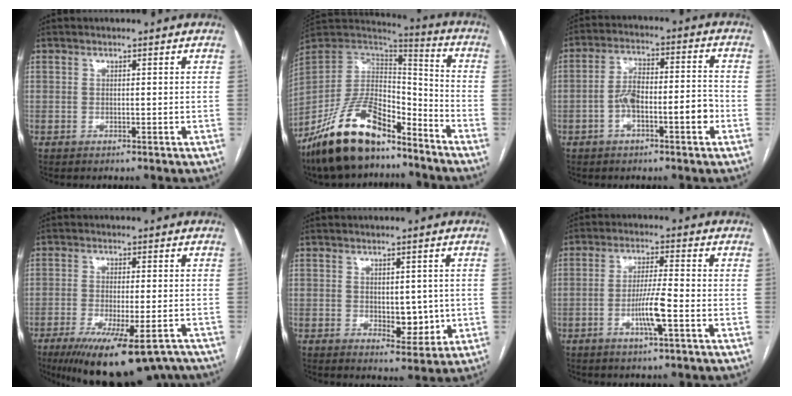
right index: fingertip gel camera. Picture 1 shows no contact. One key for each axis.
{"total": 20.0, "fx": -14.5, "fy": 7.4, "fz": 11.5, "tx": -0.233, "ty": 0.011, "tz": -0.265}
{"total": 8.7, "fx": -3.0, "fy": 2.5, "fz": 7.7, "tx": -0.137, "ty": 0.033, "tz": -0.049}
{"total": 18.4, "fx": -14.4, "fy": 3.5, "fz": 10.8, "tx": -0.133, "ty": -0.026, "tz": -0.200}
{"total": 5.4, "fx": -0.4, "fy": 3.0, "fz": 4.5, "tx": -0.054, "ty": -0.004, "tz": 0.005}
{"total": 6.2, "fx": -2.3, "fy": -0.1, "fz": 5.8, "tx": -0.113, "ty": -0.005, "tz": -0.043}